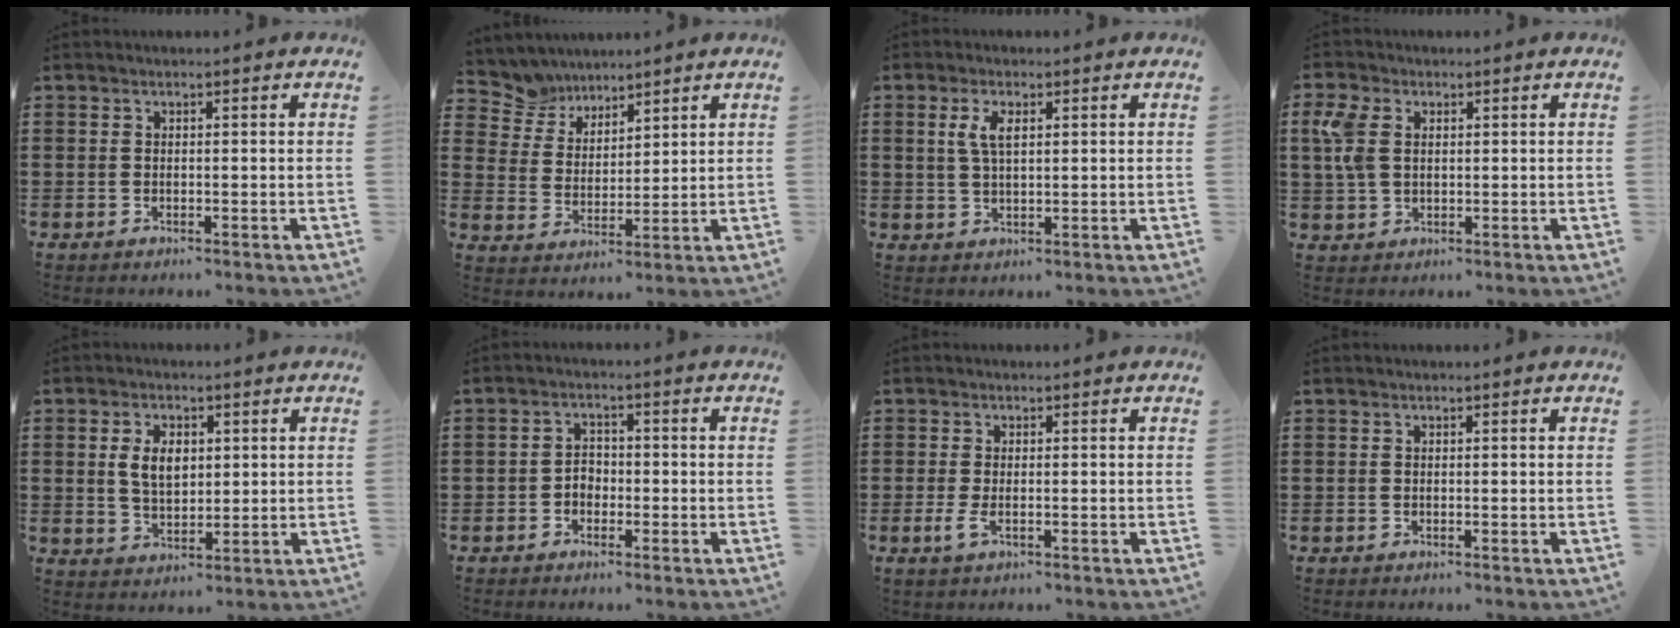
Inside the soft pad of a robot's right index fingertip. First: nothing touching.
{"total": 5.7, "force": [5.0, 2.7, -0.1], "torque": [-0.032, -0.017, 0.094]}
{"total": 3.7, "force": [1.1, 1.6, 3.2], "torque": [-0.068, 0.009, 0.018]}
{"total": 5.1, "force": [1.7, 3.3, 3.5], "torque": [-0.101, 0.004, 0.023]}
{"total": 5.1, "force": [1.0, 3.1, 3.9], "torque": [-0.075, 0.003, 0.010]}
{"total": 2.1, "force": [-1.1, 1.5, 0.9], "torque": [-0.022, 0.005, -0.024]}
{"total": 1.9, "force": [-0.5, 0.5, 1.7], "torque": [-0.045, -0.008, -0.012]}
{"total": 0.0}